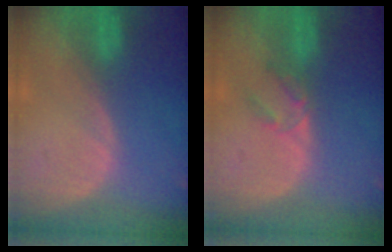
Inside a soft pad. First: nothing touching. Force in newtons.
{"total": 2.7, "press": 2.5, "slide": 1.0}